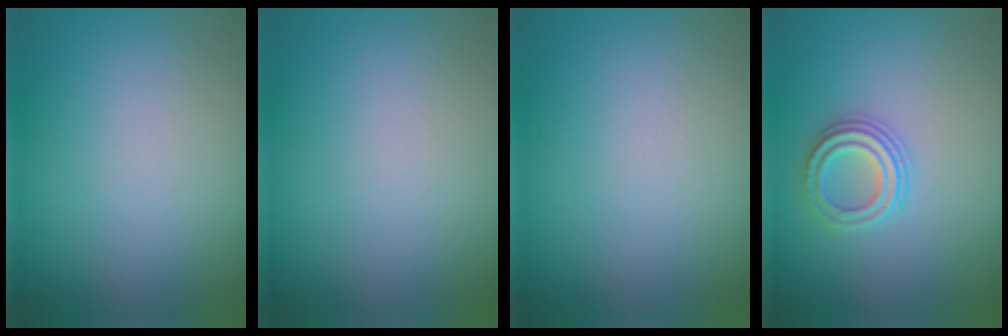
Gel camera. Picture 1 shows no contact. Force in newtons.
{"total": 0.0}
{"total": 0.0}
{"total": 2.4, "press": 2.2, "slide": 0.8}